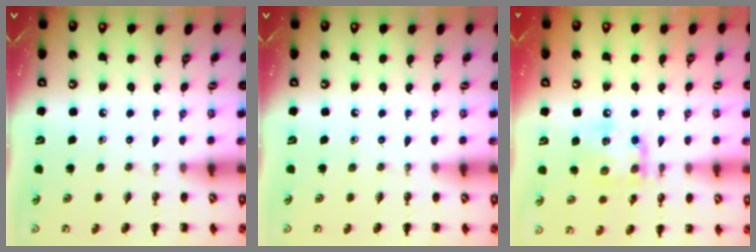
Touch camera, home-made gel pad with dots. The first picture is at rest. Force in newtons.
{"total": 0.0}
{"total": 11.7, "press": 11.6, "slide": 1.1}